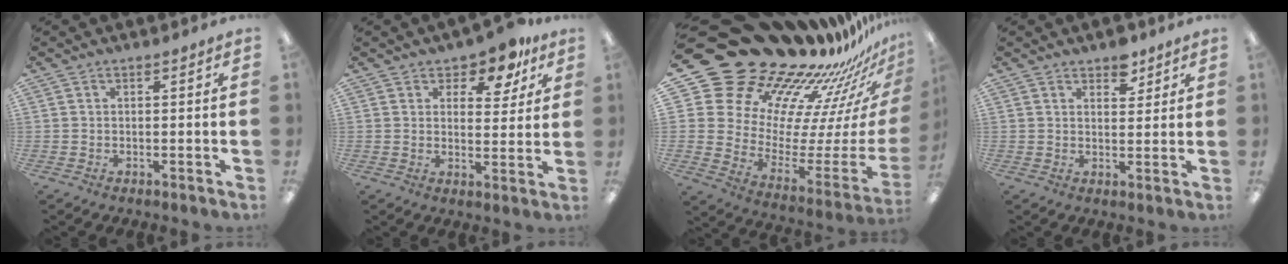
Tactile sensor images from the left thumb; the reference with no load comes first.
{"total": 7.2, "force": [5.3, 3.5, 3.3], "torque": [-0.038, -0.034, 0.089]}
{"total": 29.4, "force": [24.8, 12.8, 9.4], "torque": [-0.107, -0.248, 0.488]}
{"total": 5.0, "force": [3.6, 2.7, 2.2], "torque": [-0.010, -0.020, 0.059]}